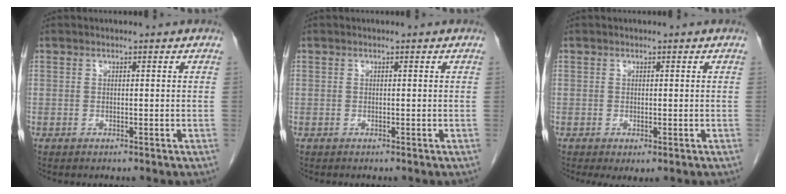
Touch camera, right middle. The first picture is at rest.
{"total": 0.0}
{"total": 1.6, "force": [-0.6, 0.8, 1.3], "torque": [-0.024, -0.005, -0.002]}